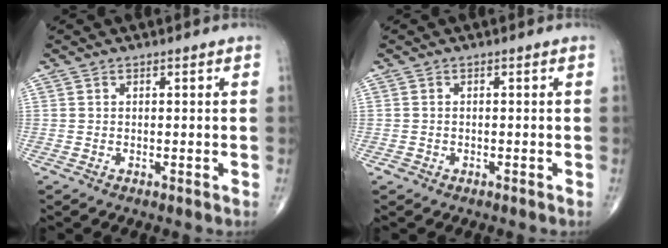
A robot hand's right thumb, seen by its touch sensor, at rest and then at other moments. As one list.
[{"total": 0.8, "force": [-0.4, 0.7, 0.1], "torque": [-0.002, 0.002, -0.009]}]